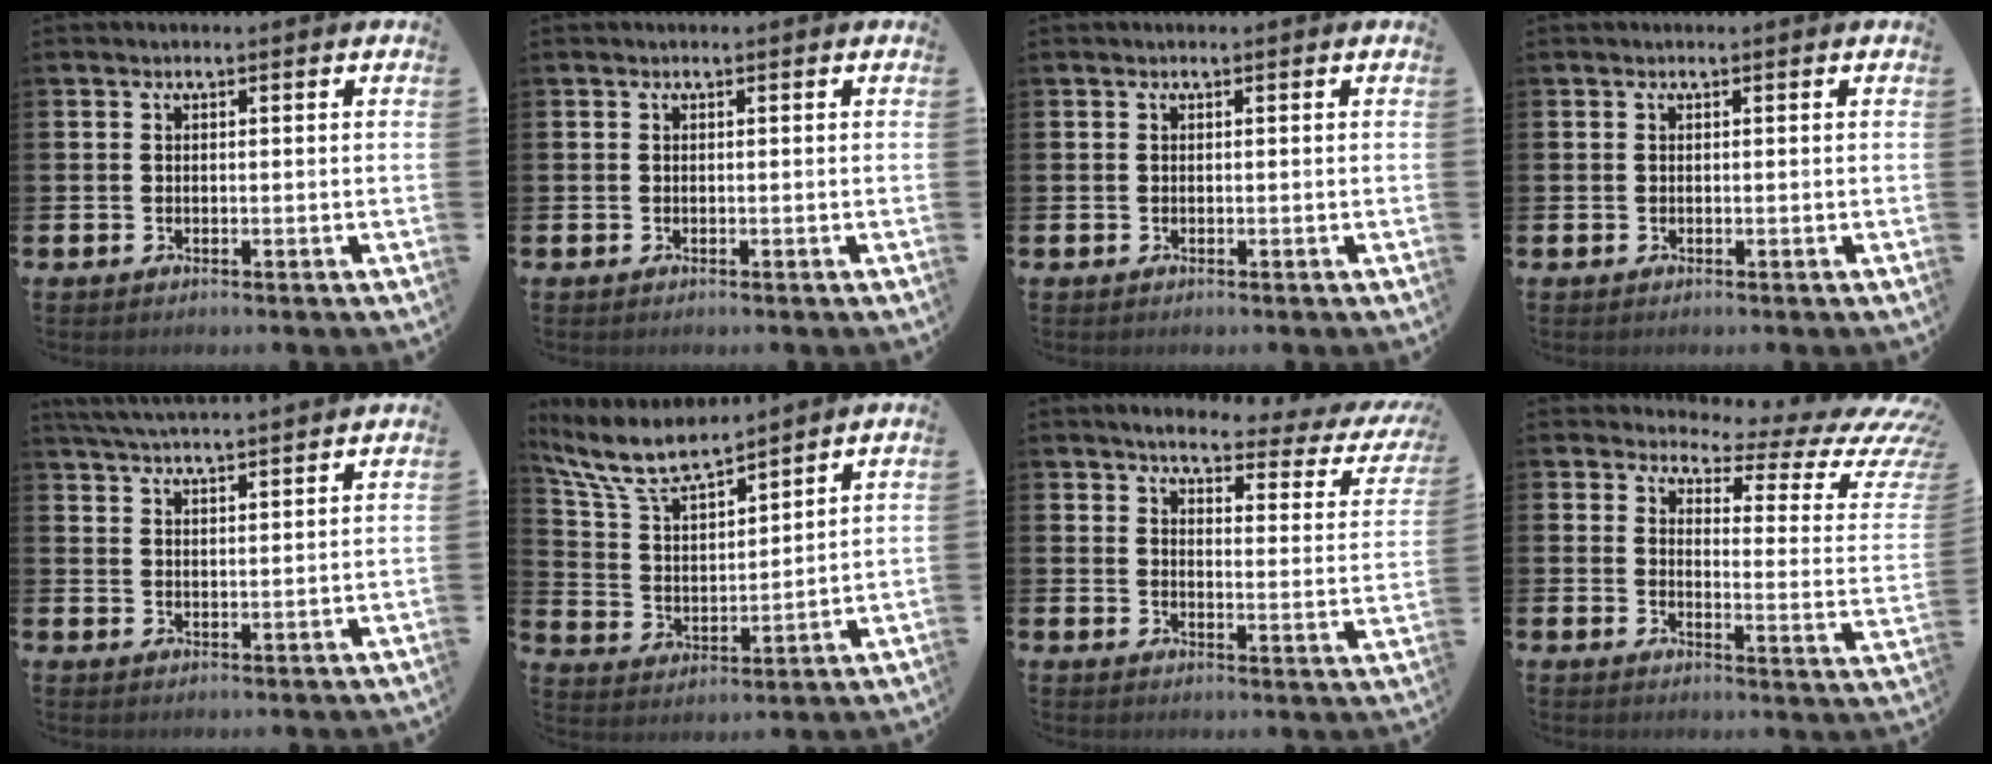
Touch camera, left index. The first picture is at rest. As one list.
[{"total": 0.0}, {"total": 0.0}, {"total": 0.0}, {"total": 4.6, "force": [4.6, -0.3, 0.5], "torque": [-0.019, -0.024, 0.082]}, {"total": 8.8, "force": [7.9, 2.0, 3.4], "torque": [-0.103, -0.040, 0.142]}, {"total": 4.0, "force": [3.4, 0.9, 1.8], "torque": [-0.048, -0.025, 0.048]}, {"total": 4.2, "force": [3.4, 1.6, 1.8], "torque": [-0.023, -0.043, 0.047]}]